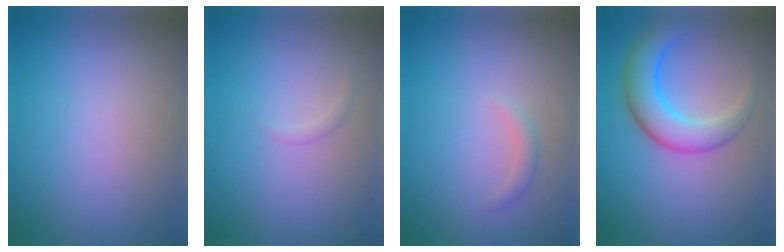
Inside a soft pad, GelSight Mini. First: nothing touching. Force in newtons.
{"total": 0.6, "press": 0.6, "slide": 0.1}
{"total": 1.1, "press": 1.1, "slide": 0.0}
{"total": 5.9, "press": 5.9, "slide": 0.2}